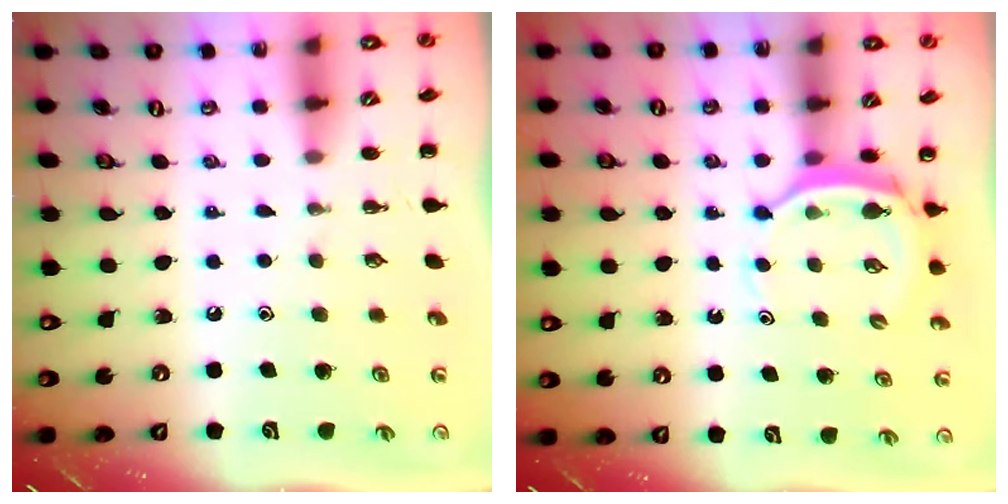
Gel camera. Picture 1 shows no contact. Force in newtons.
{"total": 4.3, "press": 4.2, "slide": 0.9}